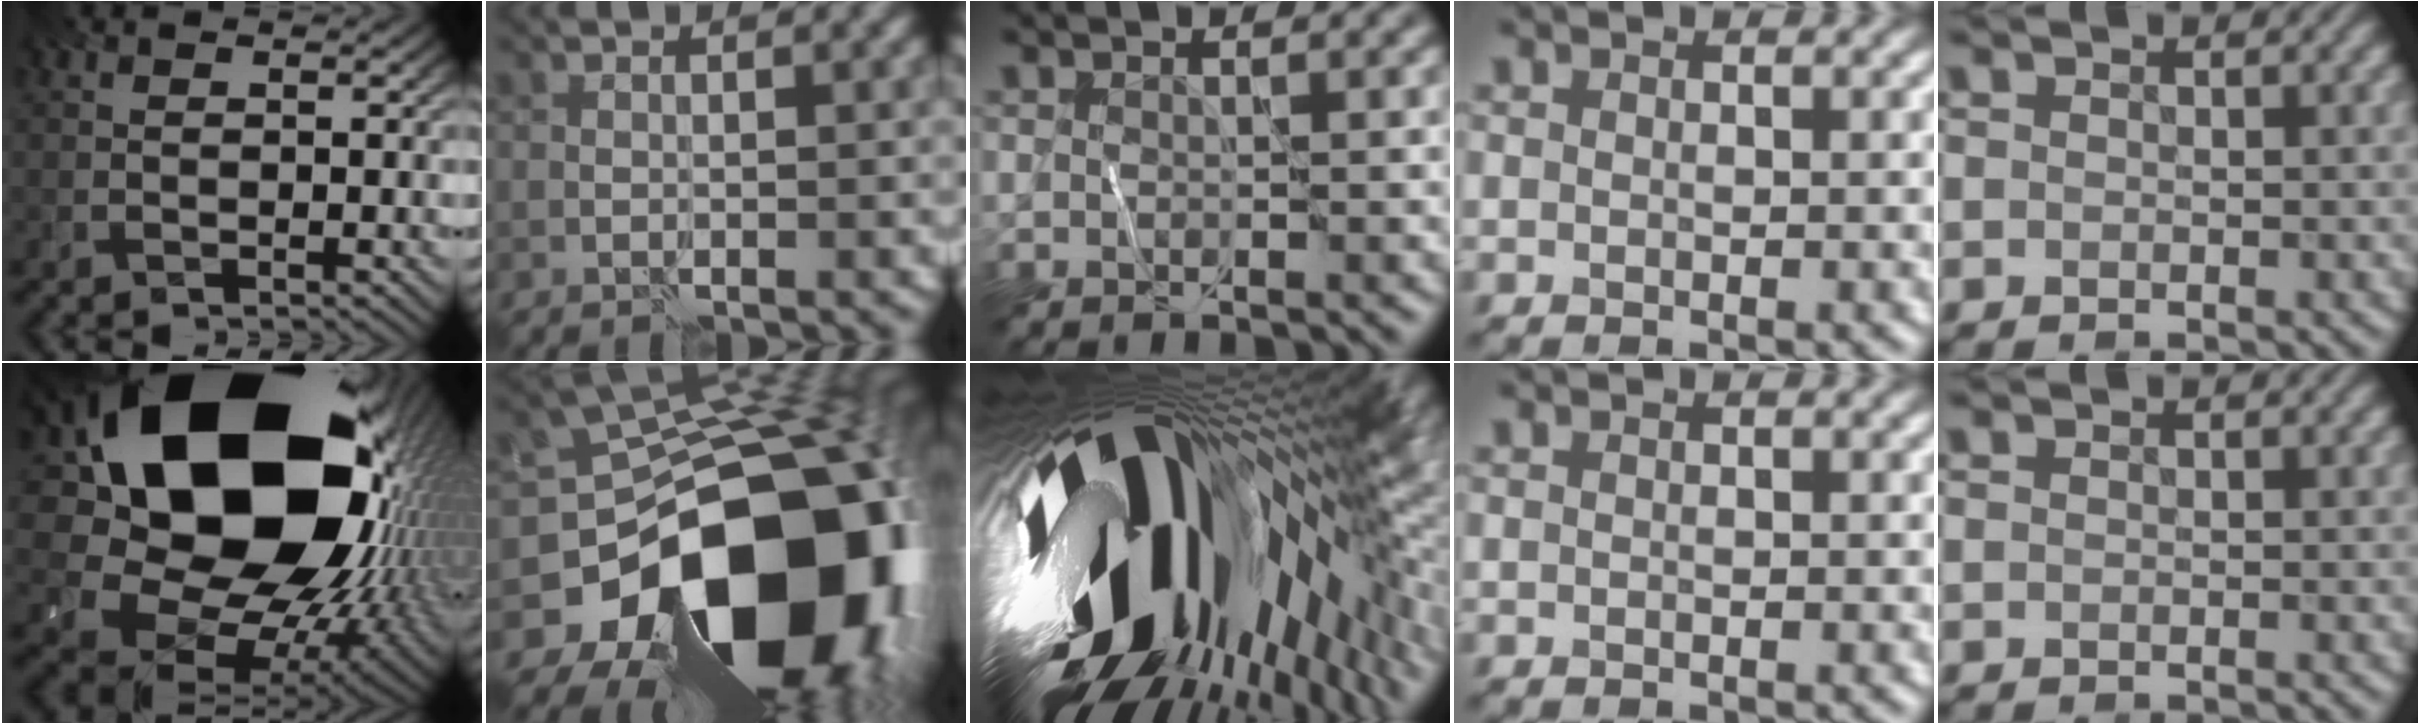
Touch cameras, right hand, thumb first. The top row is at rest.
{"thumb": {"total": 22.9, "force": [5.8, 16.8, 14.4], "torque": [-0.313, -0.057, 0.140]}, "index": {"total": 20.1, "force": [-7.7, 14.1, 12.1], "torque": [-0.172, -0.043, -0.108]}, "middle": {"total": 20.6, "force": [-1.6, 10.6, 17.6], "torque": [-0.298, -0.067, -0.027]}}